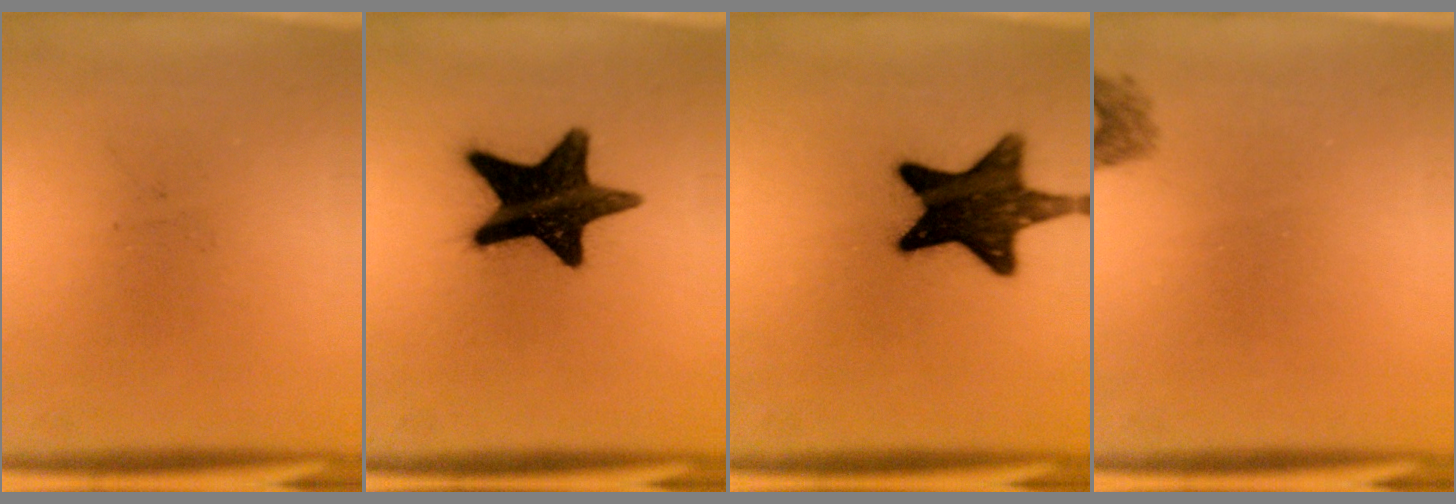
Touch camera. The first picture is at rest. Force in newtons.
{"total": 17.5}
{"total": 14.7}
{"total": 1.4}